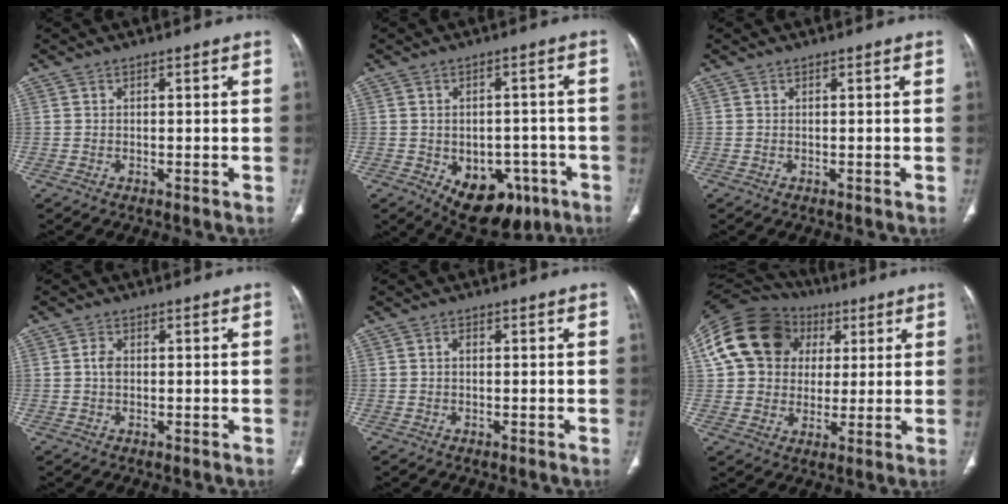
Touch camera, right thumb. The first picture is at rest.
{"total": 13.4, "force": [-6.1, 8.7, 8.1], "torque": [-0.083, 0.025, -0.069]}
{"total": 0.0}
{"total": 2.1, "force": [0.1, 1.5, 1.4], "torque": [-0.025, 0.004, -0.002]}
{"total": 1.0, "force": [0.0, 0.7, 0.7], "torque": [-0.010, 0.002, -0.003]}
{"total": 19.2, "force": [5.1, 15.9, 9.4], "torque": [-0.162, 0.029, 0.088]}